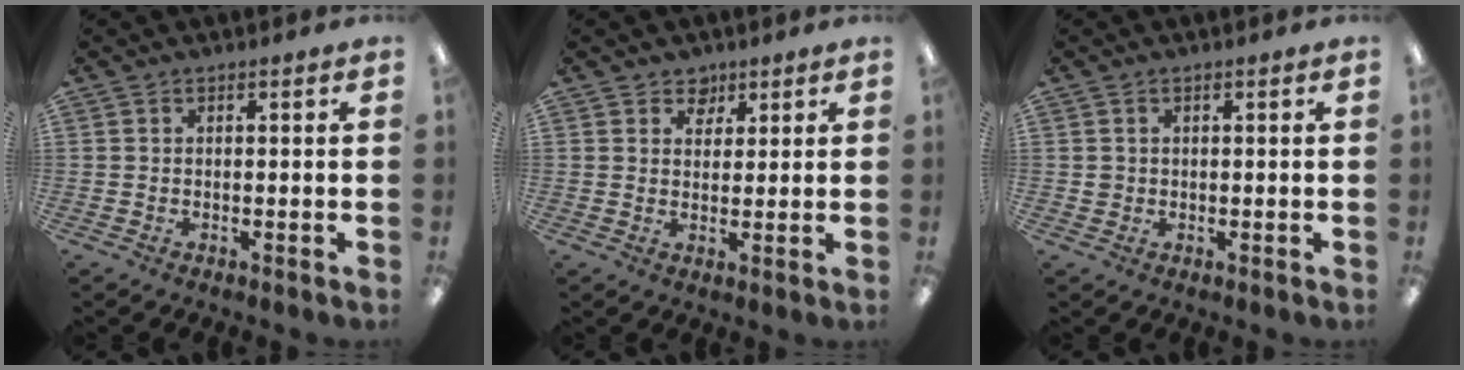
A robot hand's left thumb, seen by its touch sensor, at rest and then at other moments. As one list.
[{"total": 4.2, "force": [3.0, 2.8, 0.4], "torque": [0.002, -0.014, 0.051]}, {"total": 1.5, "force": [0.3, 1.4, 0.3], "torque": [-0.009, 0.004, 0.005]}]